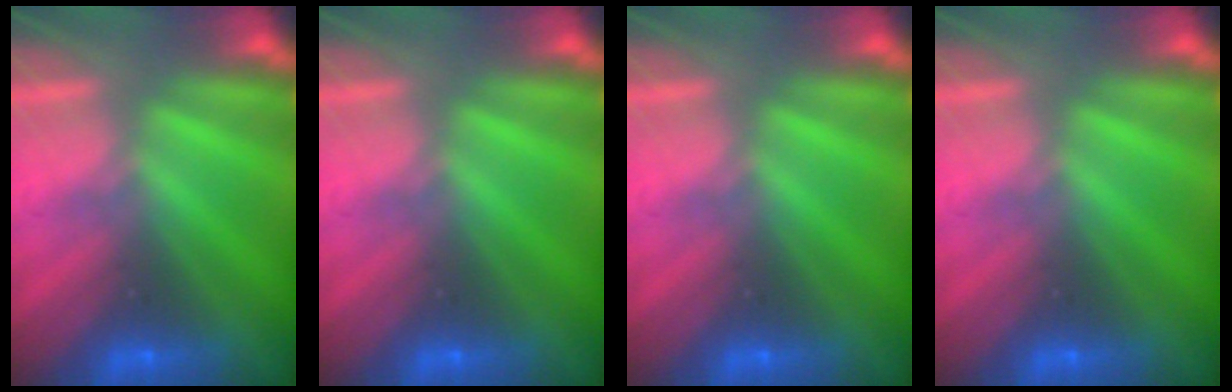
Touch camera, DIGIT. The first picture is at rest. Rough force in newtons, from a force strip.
{"total": 0.0}
{"total": 0.0}
{"total": 0.0}